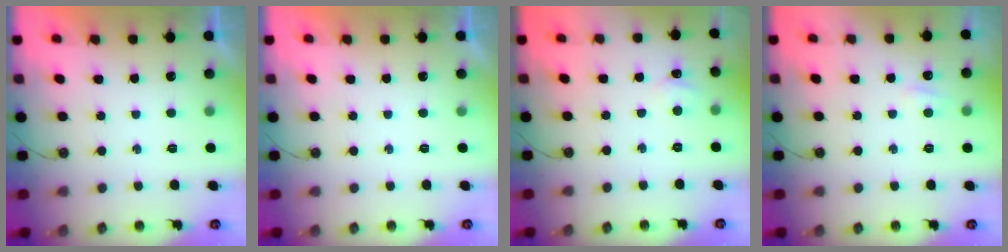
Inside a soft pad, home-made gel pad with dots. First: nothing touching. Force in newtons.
{"total": 0.0}
{"total": 2.8, "press": 2.8, "slide": 0.3}
{"total": 3.5, "press": 3.4, "slide": 0.7}